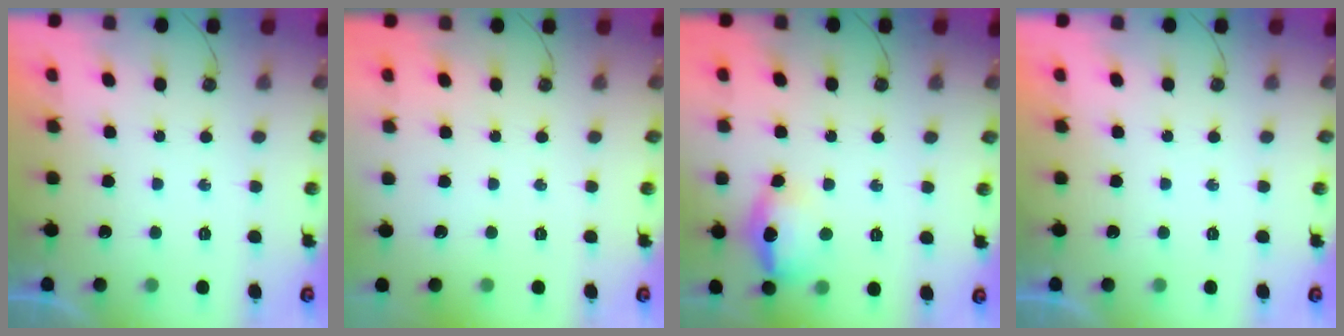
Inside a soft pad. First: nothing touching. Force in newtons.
{"total": 0.0}
{"total": 13.1, "press": 13.1, "slide": 1.0}
{"total": 0.0}